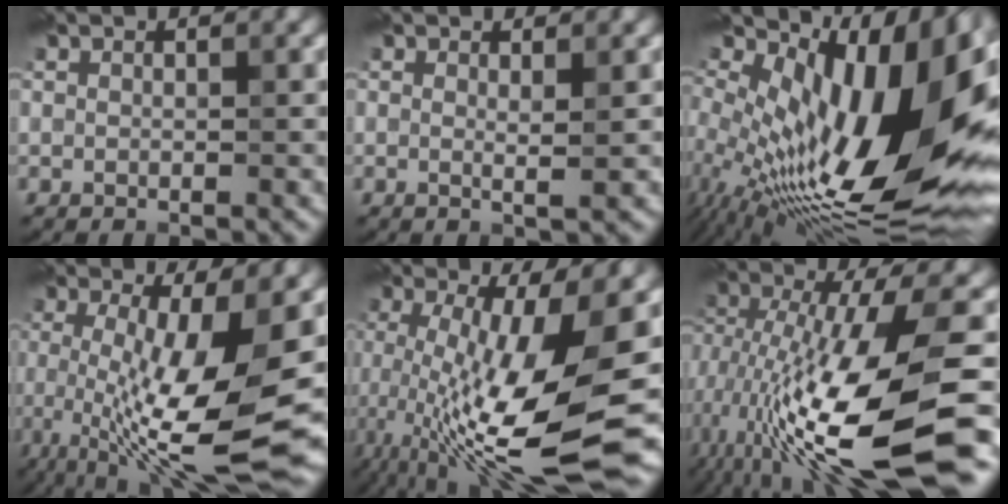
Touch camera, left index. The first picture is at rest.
{"total": 0.9, "force": [0.2, -0.1, 0.9], "torque": [-0.016, -0.002, 0.002]}
{"total": 17.8, "force": [2.9, 8.0, 15.7], "torque": [-0.251, 0.014, 0.039]}
{"total": 11.0, "force": [-1.7, 2.4, 10.6], "torque": [-0.187, -0.023, -0.025]}
{"total": 13.4, "force": [-3.2, 3.2, 12.6], "torque": [-0.223, -0.020, -0.055]}
{"total": 15.5, "force": [-5.5, 3.9, 14.0], "torque": [-0.275, -0.008, -0.092]}